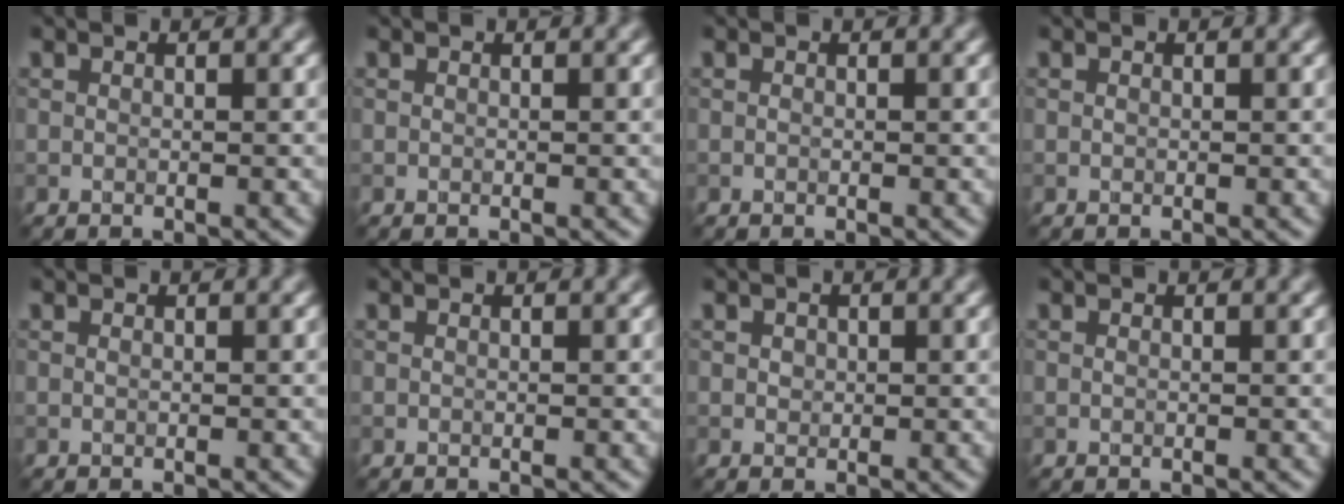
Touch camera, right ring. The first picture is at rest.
{"total": 0.0}
{"total": 0.0}
{"total": 0.0}
{"total": 0.0}
{"total": 0.0}
{"total": 0.8, "force": [0.2, 0.7, 0.2], "torque": [-0.002, -0.002, 0.002]}
{"total": 0.0}